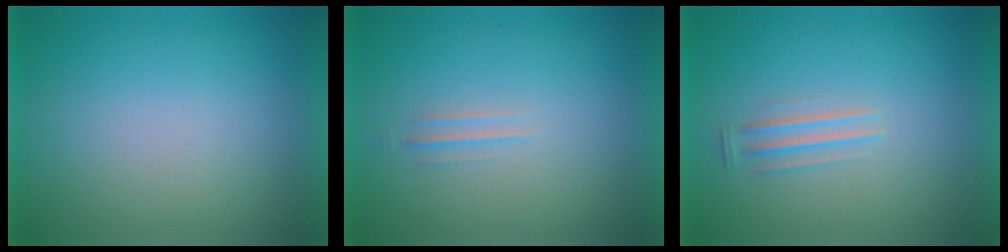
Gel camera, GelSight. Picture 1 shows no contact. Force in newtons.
{"total": 1.5}
{"total": 1.2}